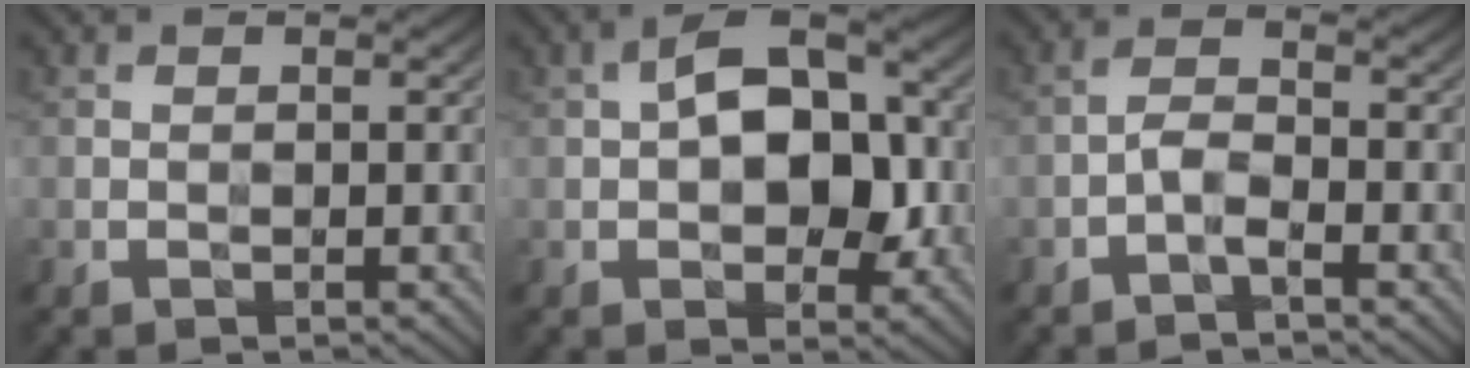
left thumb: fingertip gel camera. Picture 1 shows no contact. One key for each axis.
{"total": 9.6, "fx": 0.0, "fy": 5.6, "fz": 7.9, "tx": -0.119, "ty": 0.016, "tz": -0.012}
{"total": 2.4, "fx": -1.6, "fy": 0.7, "fz": 1.7, "tx": -0.039, "ty": 0.005, "tz": -0.039}